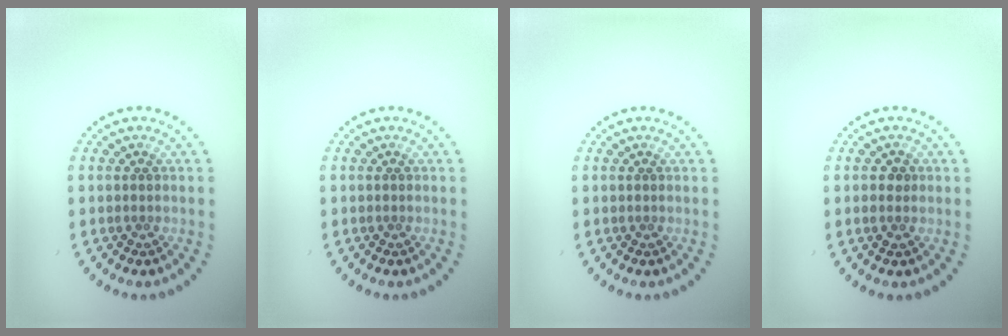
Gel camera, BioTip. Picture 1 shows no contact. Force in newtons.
{"total": 0.0}
{"total": 0.0}
{"total": 1.2, "press": 1.2, "slide": 0.1}